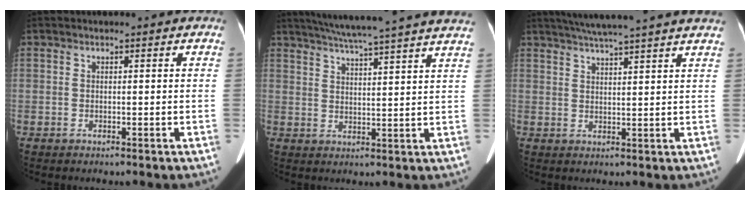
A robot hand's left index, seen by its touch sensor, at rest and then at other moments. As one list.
[{"total": 19.9, "force": [17.6, -0.7, 9.3], "torque": [-0.153, 0.000, 0.229]}, {"total": 13.4, "force": [11.6, -0.8, 6.7], "torque": [-0.113, 0.020, 0.151]}]